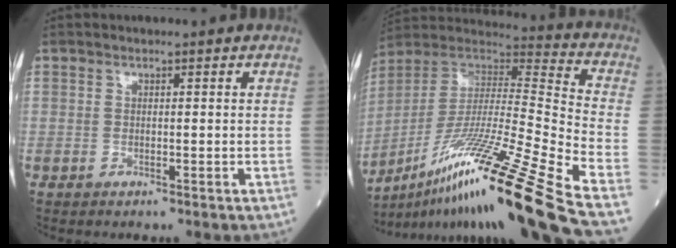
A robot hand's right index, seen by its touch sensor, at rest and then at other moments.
{"total": 28.9, "force": [-19.1, -1.9, 21.6], "torque": [-0.344, -0.027, -0.342]}